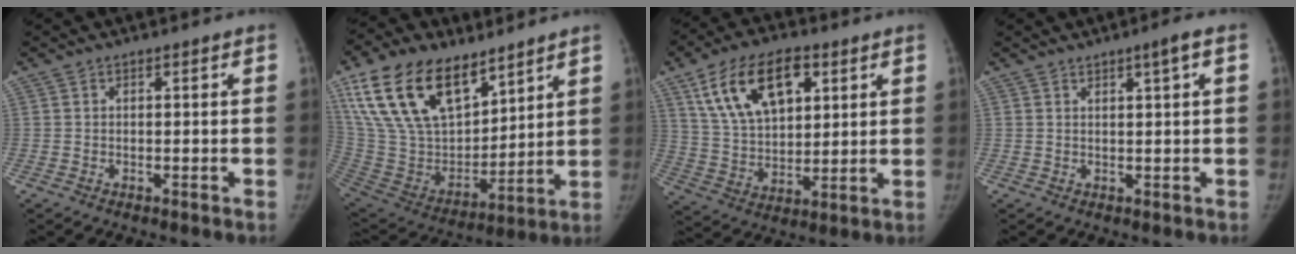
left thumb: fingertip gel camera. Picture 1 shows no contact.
{"total": 24.7, "force": [14.8, 13.1, 14.8], "torque": [-0.269, -0.040, 0.283]}
{"total": 16.8, "force": [7.8, 9.3, 11.6], "torque": [-0.172, -0.020, 0.149]}
{"total": 2.6, "force": [1.3, 0.0, 2.2], "torque": [-0.036, -0.006, 0.022]}